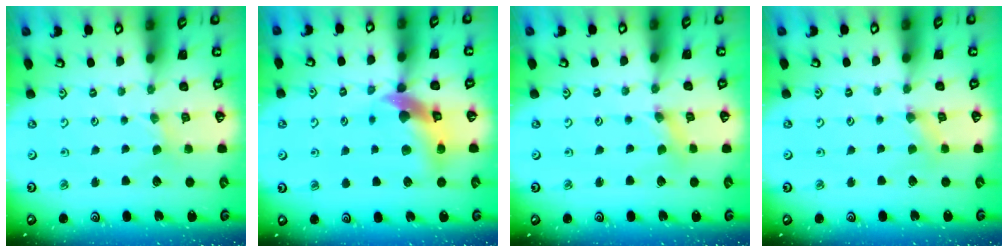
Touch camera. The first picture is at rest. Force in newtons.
{"total": 12.1, "press": 11.9, "slide": 2.0}
{"total": 1.4, "press": 1.4, "slide": 0.0}
{"total": 2.0, "press": 2.0, "slide": 0.3}